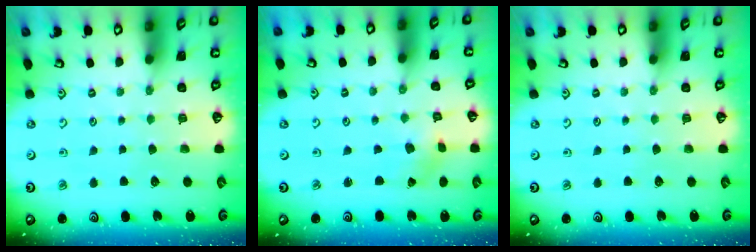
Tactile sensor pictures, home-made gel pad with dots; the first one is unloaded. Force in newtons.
{"total": 1.1, "press": 1.1, "slide": 0.2}
{"total": 0.0}